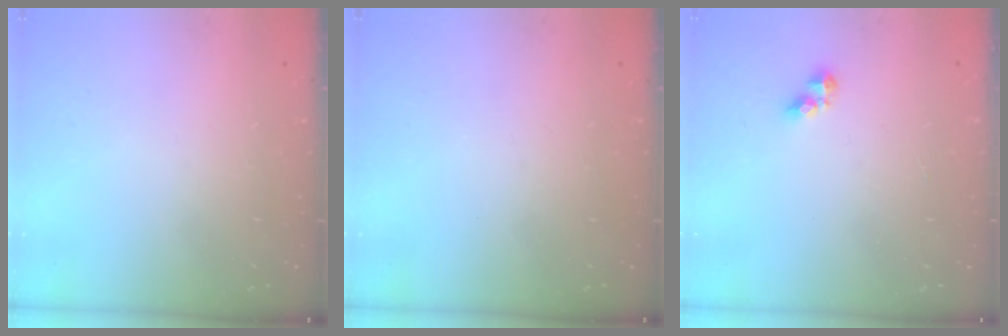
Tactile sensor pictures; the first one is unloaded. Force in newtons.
{"total": 0.0}
{"total": 4.9, "press": 4.8, "slide": 0.6}